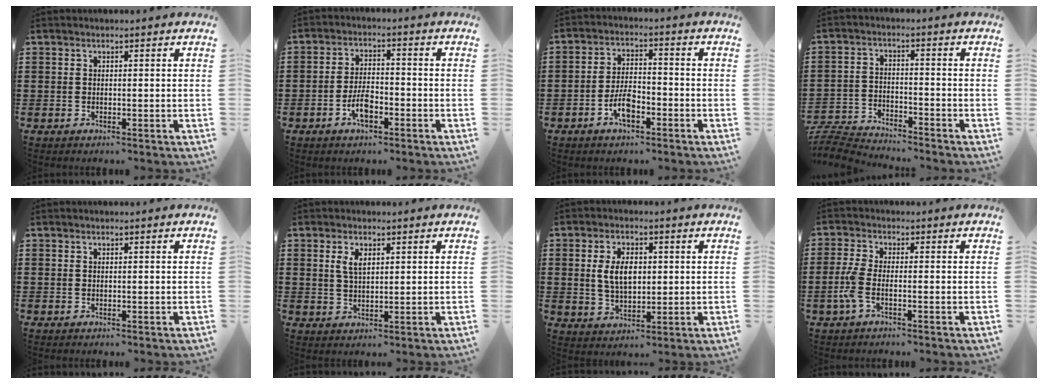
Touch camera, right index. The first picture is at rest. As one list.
[{"total": 4.7, "force": [-2.1, 2.0, 3.7], "torque": [-0.082, 0.001, -0.044]}, {"total": 5.4, "force": [-2.6, 2.4, 4.0], "torque": [-0.092, 0.000, -0.055]}, {"total": 5.2, "force": [-5.1, 0.6, 0.5], "torque": [-0.027, 0.002, -0.109]}, {"total": 0.0}, {"total": 3.1, "force": [1.3, 1.5, 2.4], "torque": [-0.054, 0.006, 0.022]}, {"total": 5.8, "force": [0.7, 3.4, 4.7], "torque": [-0.089, 0.004, 0.005]}, {"total": 3.6, "force": [-1.3, 1.1, 3.1], "torque": [-0.083, -0.007, -0.031]}]